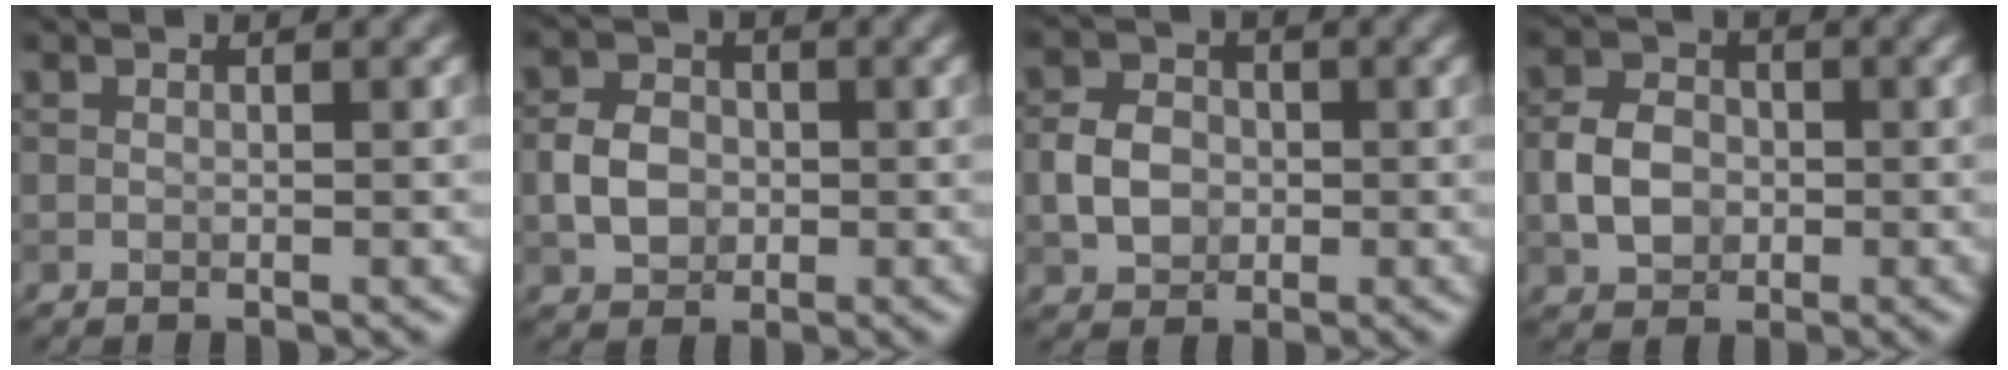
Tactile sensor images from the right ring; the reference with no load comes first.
{"total": 3.5, "force": [-0.5, 2.7, 2.1], "torque": [-0.040, 0.004, -0.014]}
{"total": 3.4, "force": [-0.5, 2.7, 2.0], "torque": [-0.039, 0.004, -0.014]}
{"total": 4.0, "force": [-0.7, 3.1, 2.5], "torque": [-0.047, 0.003, -0.017]}